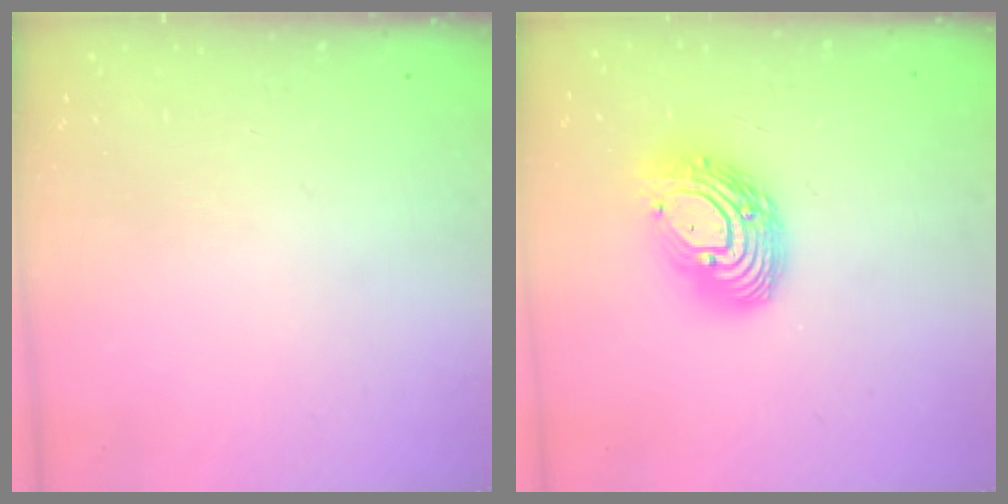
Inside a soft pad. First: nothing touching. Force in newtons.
{"total": 15.3, "press": 15.3, "slide": 1.2}